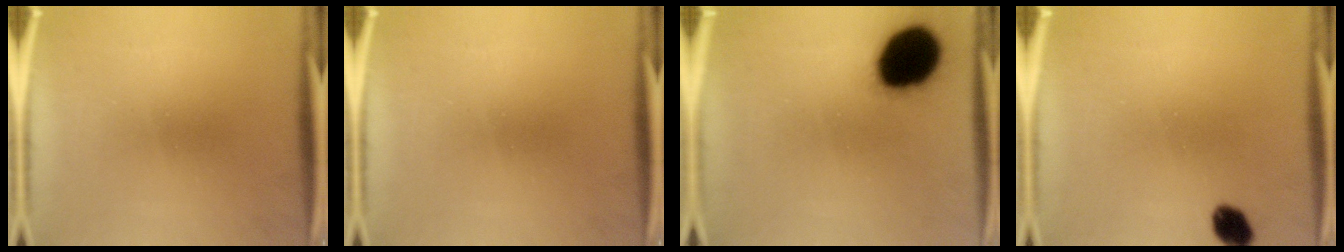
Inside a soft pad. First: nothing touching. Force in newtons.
{"total": 0.0}
{"total": 19.6}
{"total": 4.3}